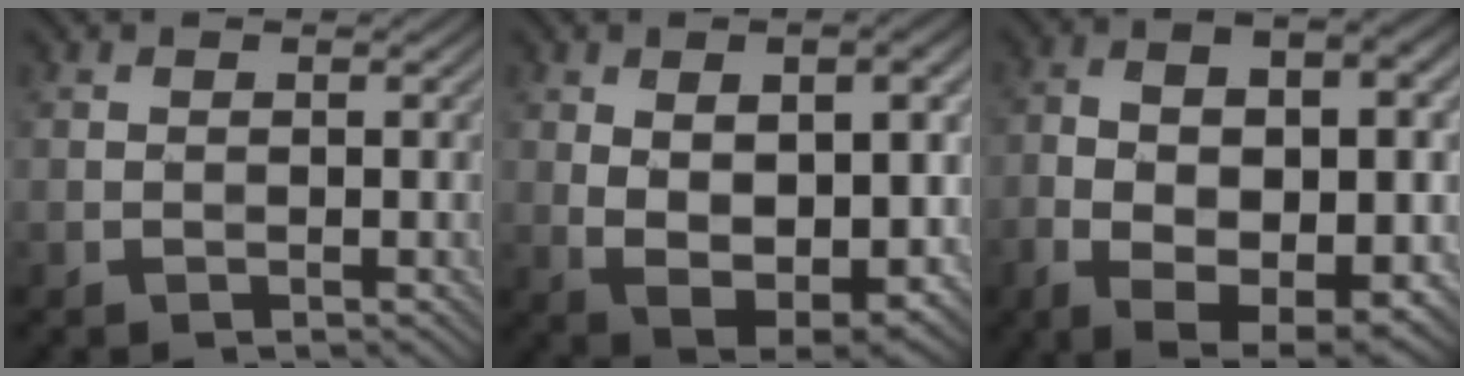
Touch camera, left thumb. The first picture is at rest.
{"total": 10.4, "force": [0.9, 5.9, 8.5], "torque": [-0.145, -0.021, 0.034]}
{"total": 14.9, "force": [-3.5, 7.7, 12.2], "torque": [-0.192, -0.023, -0.031]}